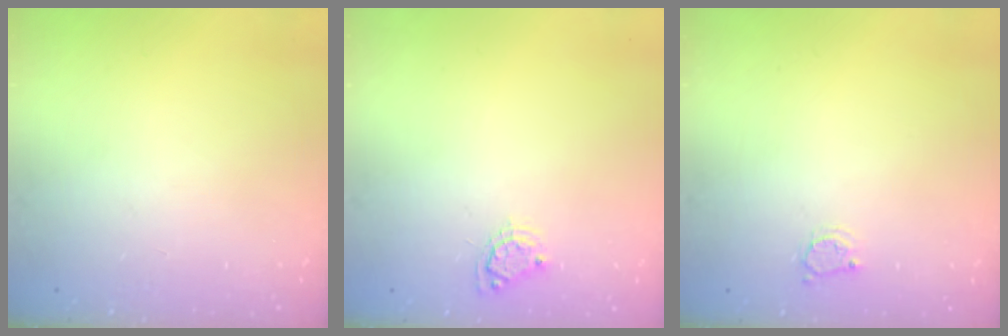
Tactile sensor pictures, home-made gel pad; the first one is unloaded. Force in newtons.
{"total": 5.4, "press": 5.4, "slide": 0.4}
{"total": 2.8, "press": 2.7, "slide": 0.4}